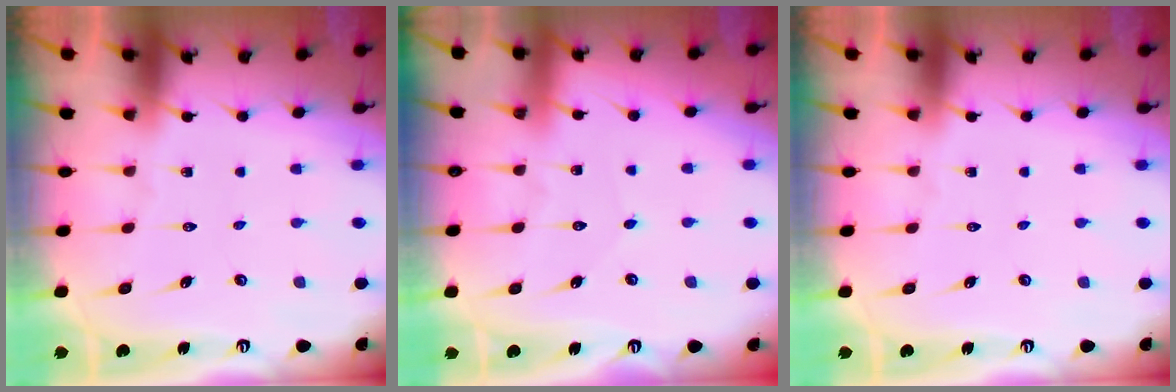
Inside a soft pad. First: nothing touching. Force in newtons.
{"total": 2.6, "press": 2.6, "slide": 0.2}
{"total": 0.0}